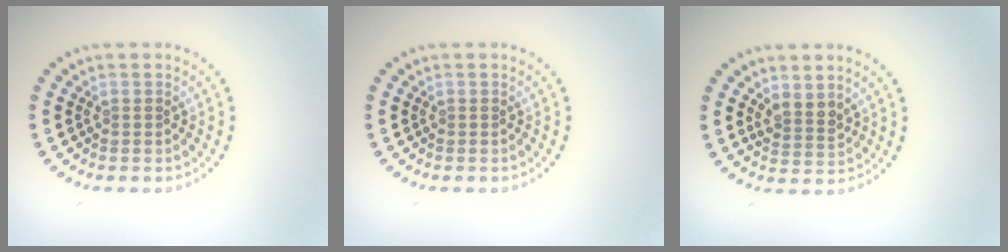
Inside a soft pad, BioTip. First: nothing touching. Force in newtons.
{"total": 0.0}
{"total": 2.0, "press": 1.7, "slide": 1.2}